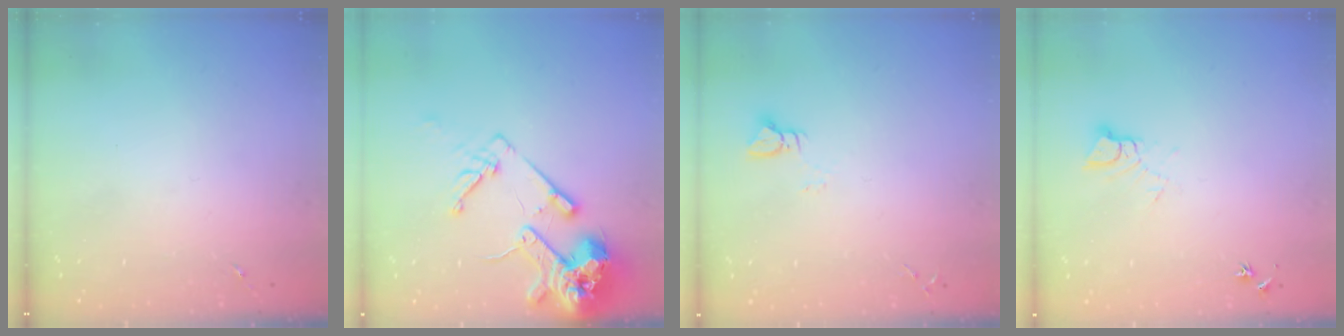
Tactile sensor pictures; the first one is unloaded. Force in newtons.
{"total": 17.0, "press": 16.8, "slide": 2.4}
{"total": 3.0, "press": 3.0, "slide": 0.3}
{"total": 5.4, "press": 5.4, "slide": 0.5}